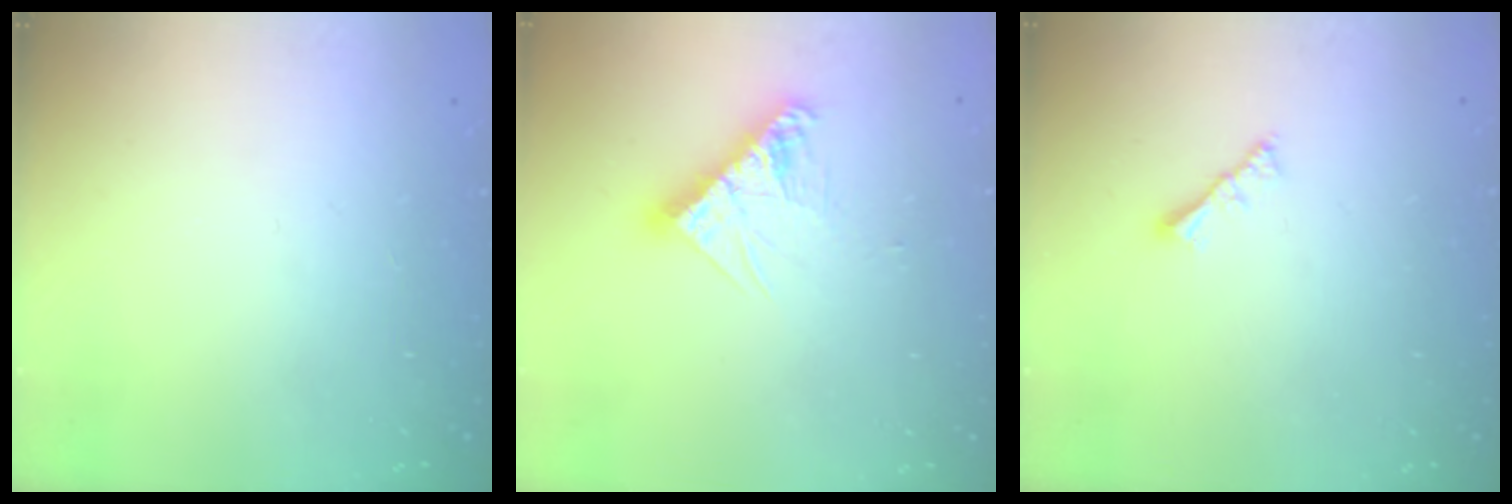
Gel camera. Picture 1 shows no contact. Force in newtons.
{"total": 10.8, "press": 10.8, "slide": 1.0}
{"total": 2.5, "press": 2.4, "slide": 0.5}